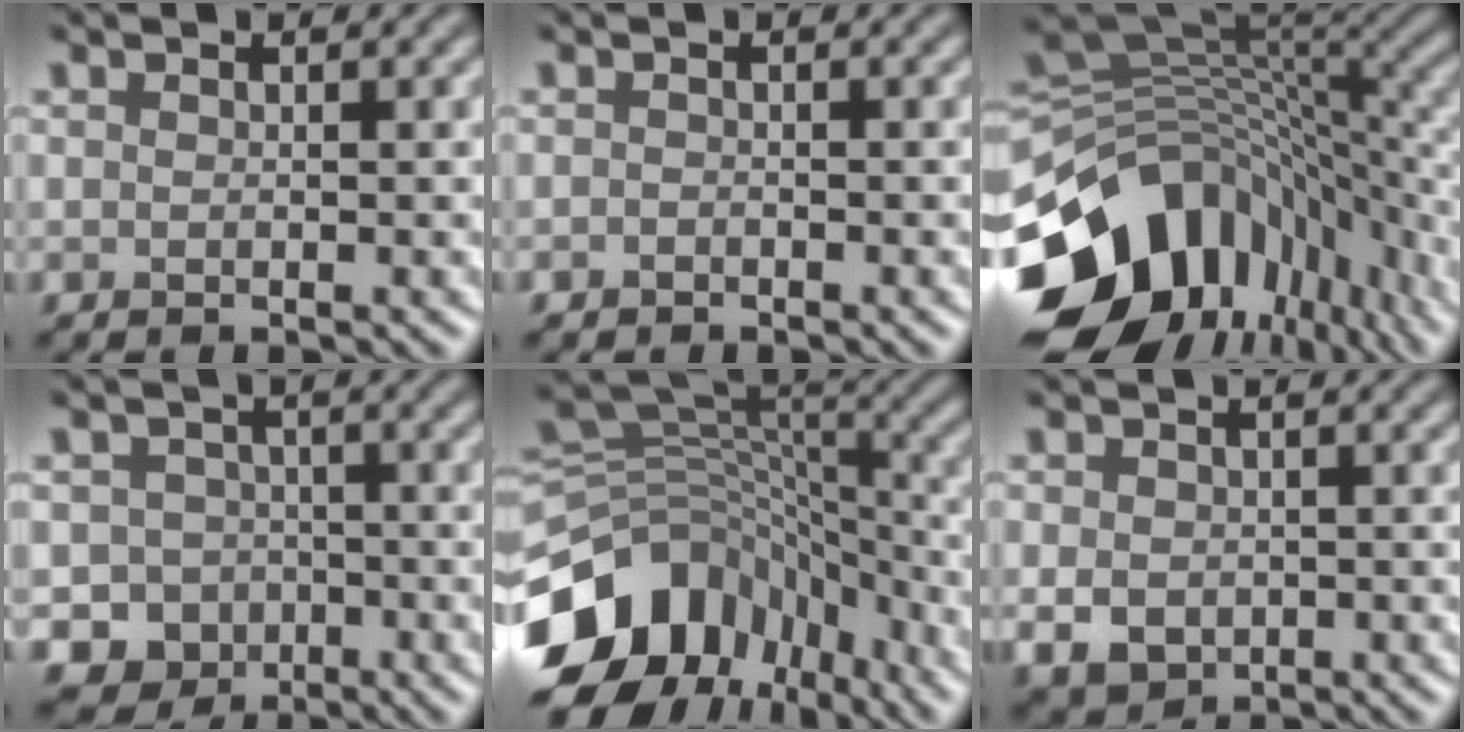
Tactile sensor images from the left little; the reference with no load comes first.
{"total": 0.5, "force": [-0.5, 0.3, 0.0], "torque": [0.000, -0.004, -0.008]}
{"total": 15.6, "force": [-6.8, 10.6, 9.3], "torque": [-0.190, -0.010, -0.107]}
{"total": 8.5, "force": [-4.4, 7.2, 1.4], "torque": [0.004, -0.033, -0.083]}
{"total": 13.1, "force": [-6.9, 9.2, 6.3], "torque": [-0.147, 0.004, -0.111]}
{"total": 3.3, "force": [-0.6, 2.7, 1.9], "torque": [-0.043, -0.011, -0.009]}